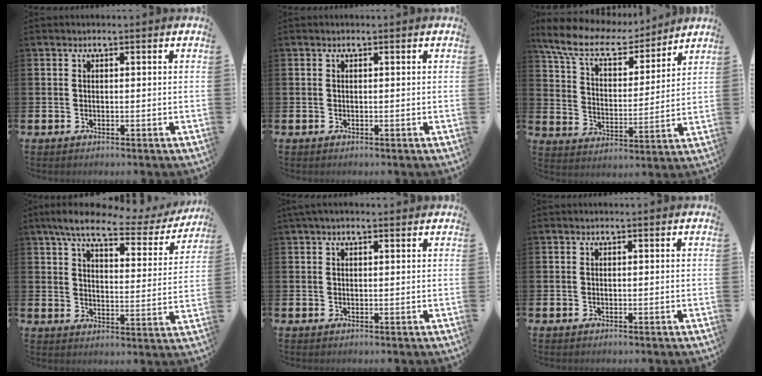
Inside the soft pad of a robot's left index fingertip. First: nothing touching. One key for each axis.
{"total": 0.0}
{"total": 10.1, "fx": 8.5, "fy": 3.6, "fz": 4.0, "tx": -0.113, "ty": -0.052, "tz": 0.148}
{"total": 7.5, "fx": 6.0, "fy": 2.0, "fz": 4.0, "tx": -0.090, "ty": -0.032, "tz": 0.095}
{"total": 1.5, "fx": 1.1, "fy": 0.3, "fz": 0.9, "tx": -0.014, "ty": 0.003, "tz": 0.019}
{"total": 0.0}